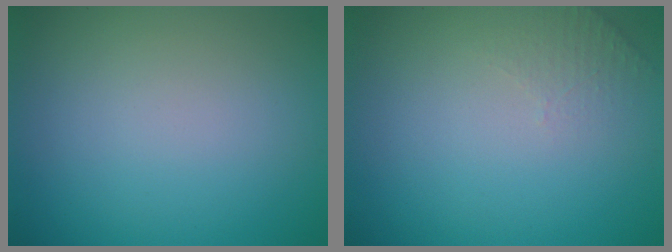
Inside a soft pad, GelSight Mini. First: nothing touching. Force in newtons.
{"total": 1.3, "press": 1.2, "slide": 0.3}